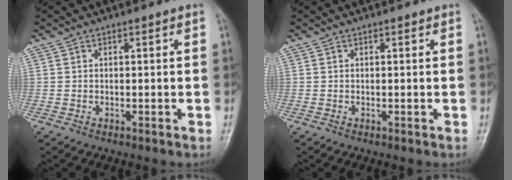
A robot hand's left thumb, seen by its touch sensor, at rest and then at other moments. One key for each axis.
{"total": 0.0}